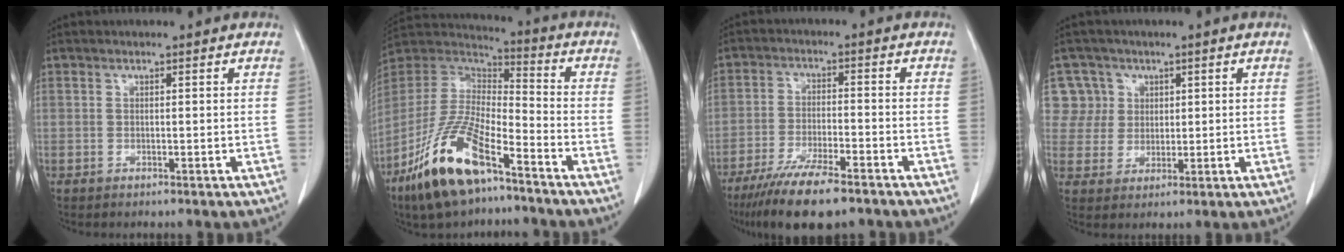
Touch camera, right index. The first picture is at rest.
{"total": 17.0, "force": [-10.4, 5.0, 12.5], "torque": [-0.266, -0.012, -0.195]}
{"total": 11.8, "force": [-9.0, 2.0, 7.4], "torque": [-0.125, -0.026, -0.147]}
{"total": 6.0, "force": [2.3, 5.5, -0.4], "torque": [0.022, 0.010, 0.049]}